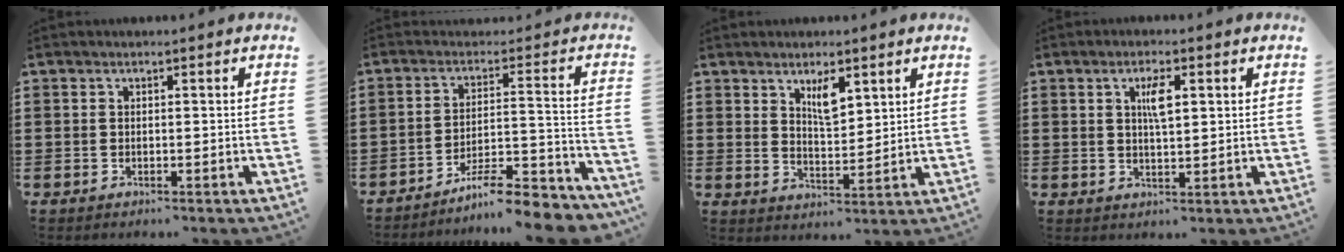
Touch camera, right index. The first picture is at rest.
{"total": 7.2, "force": [-6.1, 0.9, 3.6], "torque": [-0.054, 0.008, -0.111]}
{"total": 4.7, "force": [2.8, 1.8, 3.2], "torque": [-0.054, -0.001, 0.046]}
{"total": 3.8, "force": [1.1, 1.1, 3.5], "torque": [-0.064, 0.006, 0.014]}